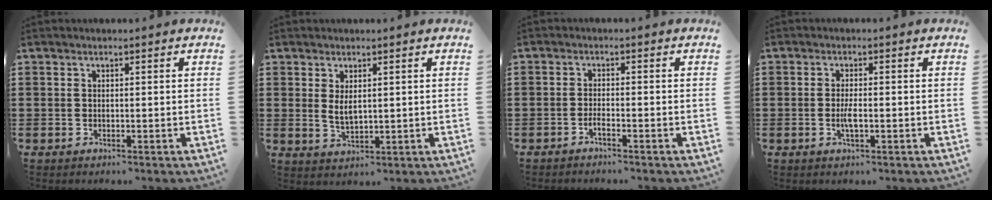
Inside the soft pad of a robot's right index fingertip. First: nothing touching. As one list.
[{"total": 2.6, "force": [0.8, 1.2, 2.2], "torque": [-0.035, 0.000, 0.013]}, {"total": 1.4, "force": [-1.2, -0.1, 0.8], "torque": [-0.015, -0.005, -0.020]}, {"total": 2.6, "force": [-0.6, 0.7, 2.5], "torque": [-0.057, -0.004, -0.015]}]